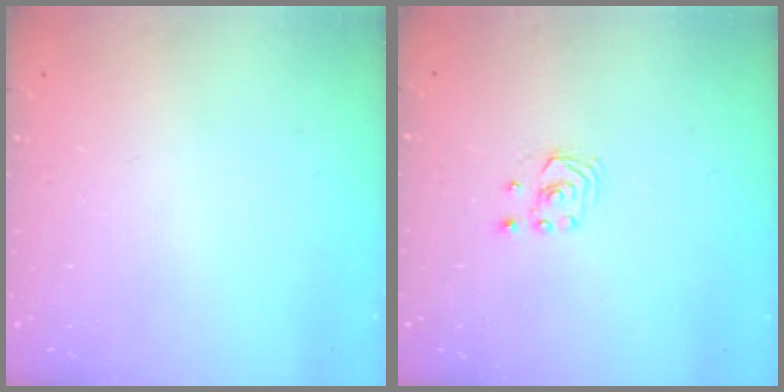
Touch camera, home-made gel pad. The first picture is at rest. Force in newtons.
{"total": 1.9, "press": 1.9, "slide": 0.2}